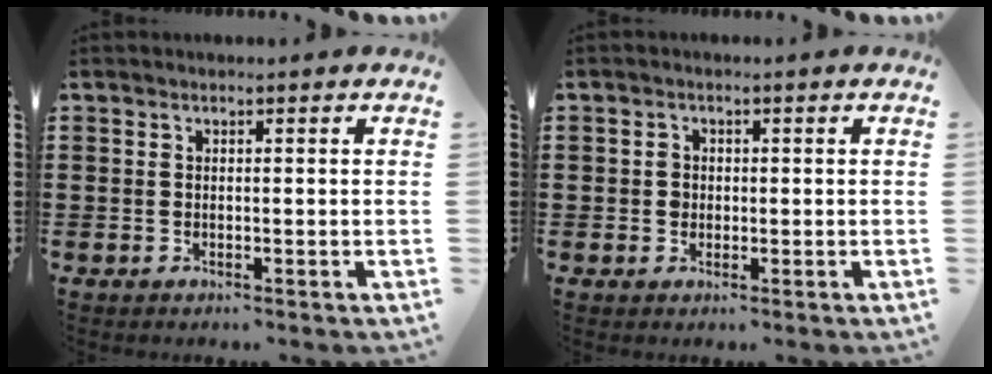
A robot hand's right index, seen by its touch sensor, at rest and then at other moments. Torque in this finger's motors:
{"motor_torque": [0.22, -0.32, 0.01, 0.03]}